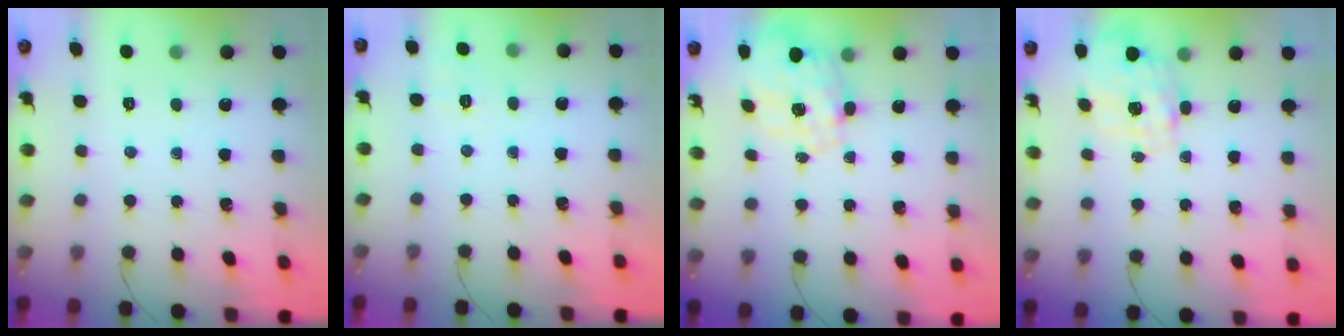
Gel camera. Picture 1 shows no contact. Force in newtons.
{"total": 2.0, "press": 0.8, "slide": 1.9}
{"total": 2.3, "press": 2.0, "slide": 1.2}
{"total": 2.7, "press": 2.6, "slide": 0.9}